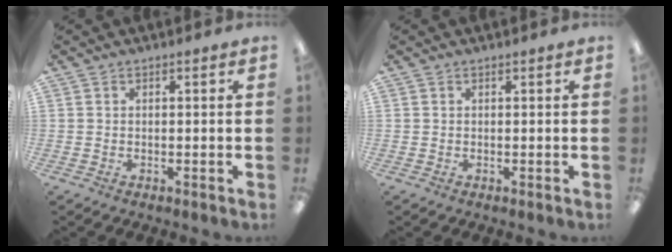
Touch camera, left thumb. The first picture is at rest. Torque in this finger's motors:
{"motor_torque": [0.00, 0.00, 0.00, 0.00, 0.00]}